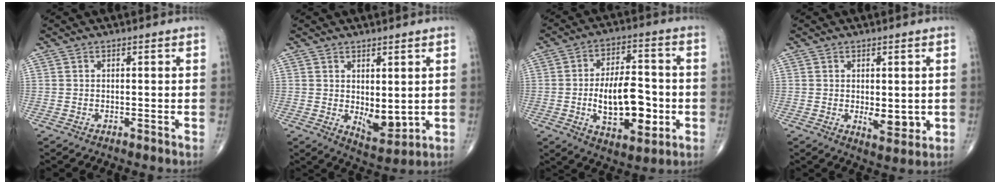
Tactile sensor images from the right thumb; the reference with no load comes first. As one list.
[{"total": 6.7, "force": [0.3, 3.5, 5.7], "torque": [-0.064, -0.018, 0.020]}, {"total": 15.4, "force": [-2.8, 8.0, 12.9], "torque": [-0.181, 0.016, -0.035]}, {"total": 5.7, "force": [-0.3, 2.8, 4.9], "torque": [-0.052, -0.012, 0.004]}]